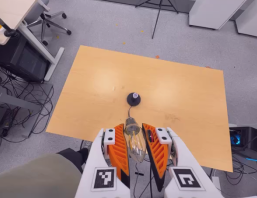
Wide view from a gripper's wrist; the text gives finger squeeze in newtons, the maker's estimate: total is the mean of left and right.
{"total": 20.4, "left": 22.0, "right": 18.8}